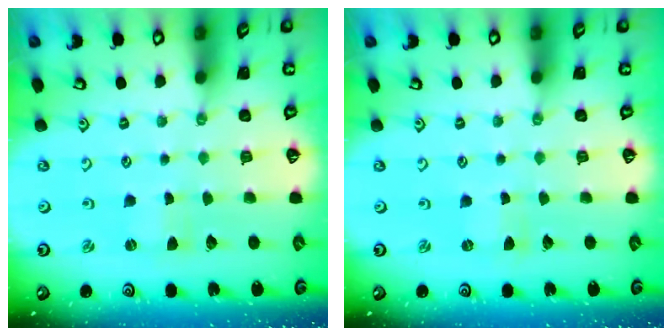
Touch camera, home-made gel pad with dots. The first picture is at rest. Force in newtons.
{"total": 0.0}